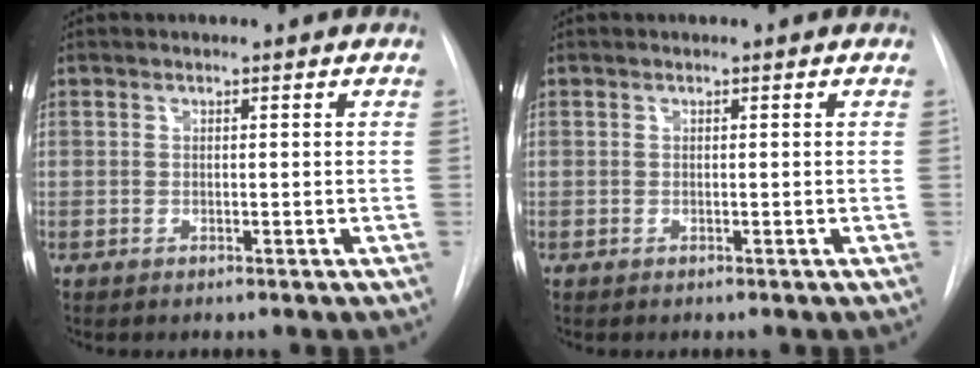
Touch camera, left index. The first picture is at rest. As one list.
[{"total": 0.0}]